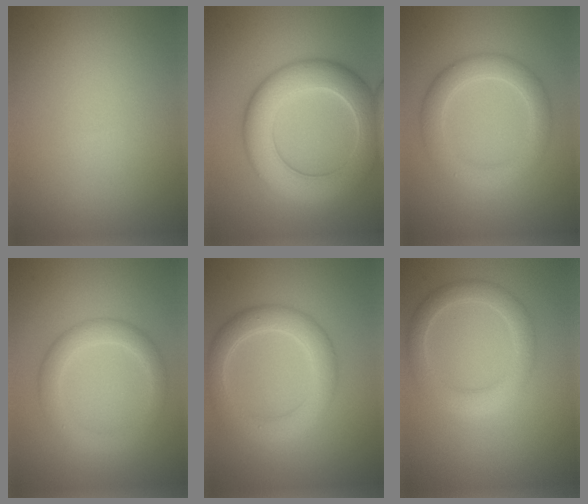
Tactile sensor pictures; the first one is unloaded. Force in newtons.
{"total": 7.7, "press": 7.7, "slide": 0.3}
{"total": 4.0, "press": 4.0, "slide": 0.3}
{"total": 3.1, "press": 3.1, "slide": 0.2}
{"total": 4.3, "press": 4.3, "slide": 0.1}
{"total": 3.3, "press": 3.3, "slide": 0.2}